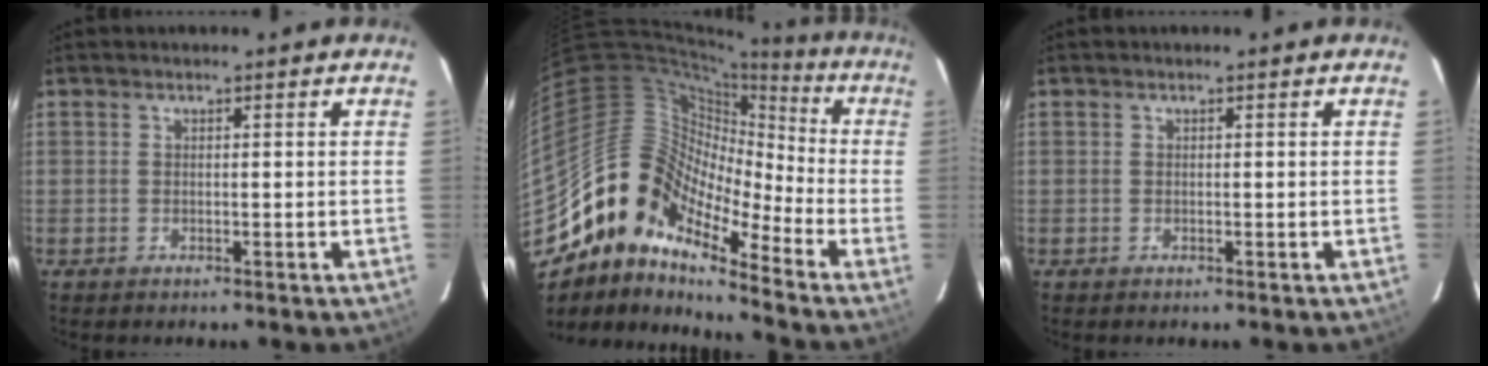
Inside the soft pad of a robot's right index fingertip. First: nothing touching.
{"total": 14.1, "force": [-10.8, 6.3, 6.5], "torque": [-0.093, 0.007, -0.229]}
{"total": 0.0}